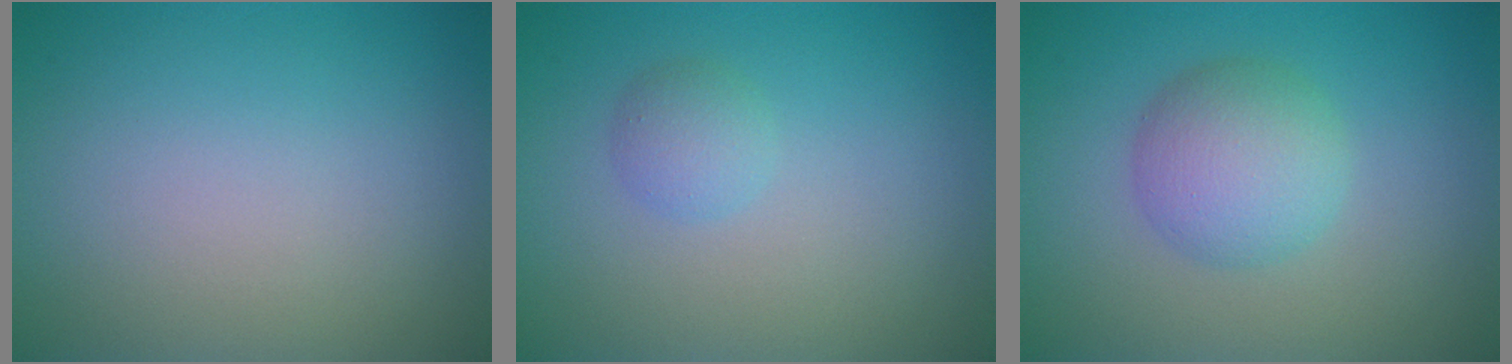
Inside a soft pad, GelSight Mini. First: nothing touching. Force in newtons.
{"total": 1.5, "press": 1.5, "slide": 0.0}
{"total": 4.2, "press": 4.2, "slide": 0.1}